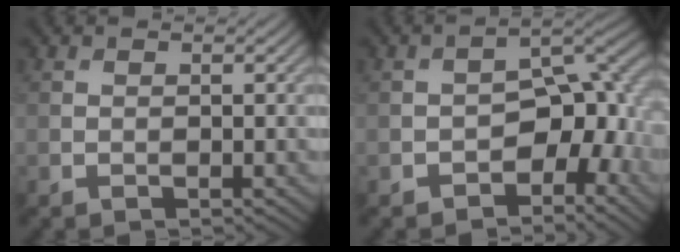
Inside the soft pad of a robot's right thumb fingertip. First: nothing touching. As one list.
[{"total": 7.6, "force": [-2.8, 4.6, 5.4], "torque": [-0.060, 0.004, -0.052]}]